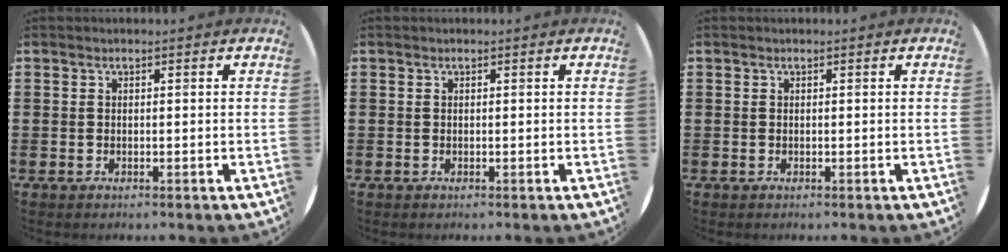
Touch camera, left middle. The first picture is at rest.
{"total": 0.0}
{"total": 0.0}